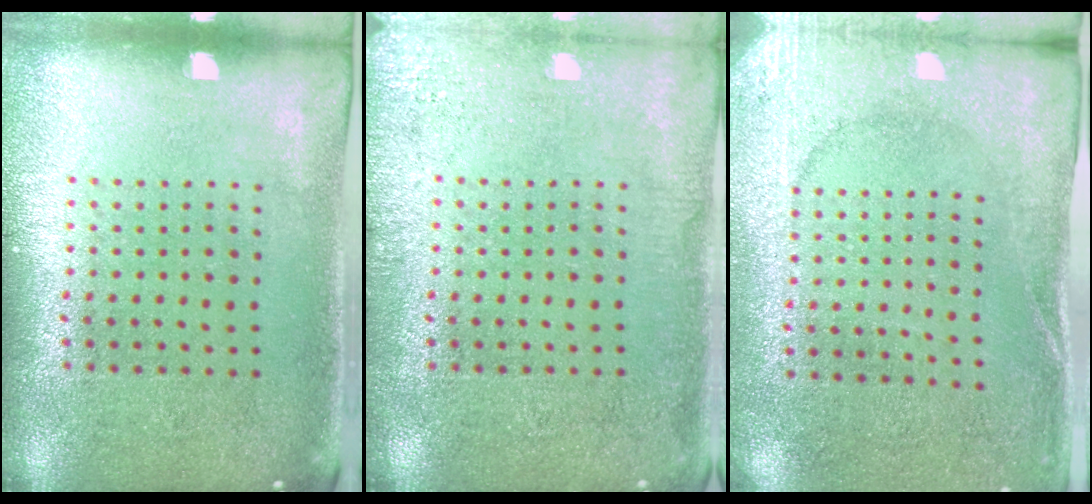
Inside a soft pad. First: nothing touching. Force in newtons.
{"total": 2.8, "press": 2.8, "slide": 0.3}
{"total": 2.6, "press": 2.4, "slide": 0.9}